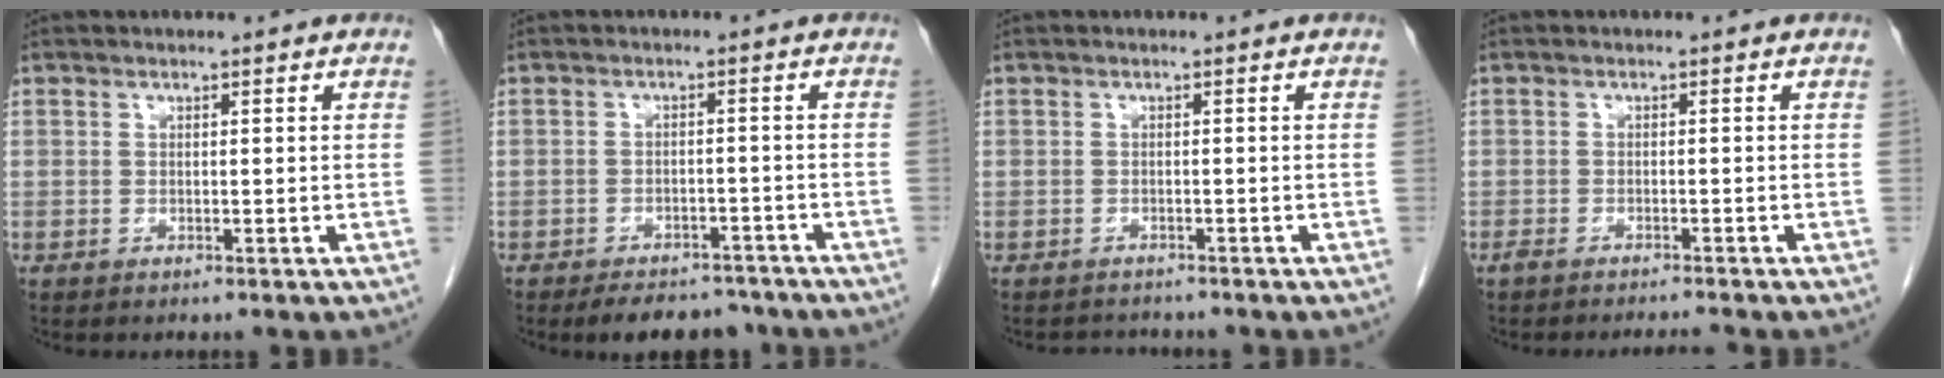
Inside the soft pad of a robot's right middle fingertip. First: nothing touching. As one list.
[{"total": 7.9, "force": [-6.7, 3.3, 2.3], "torque": [-0.017, 0.002, -0.089]}, {"total": 2.1, "force": [-1.9, 0.7, -0.4], "torque": [0.004, -0.005, -0.031]}, {"total": 2.7, "force": [-2.6, -0.3, 0.8], "torque": [-0.017, -0.003, -0.040]}]